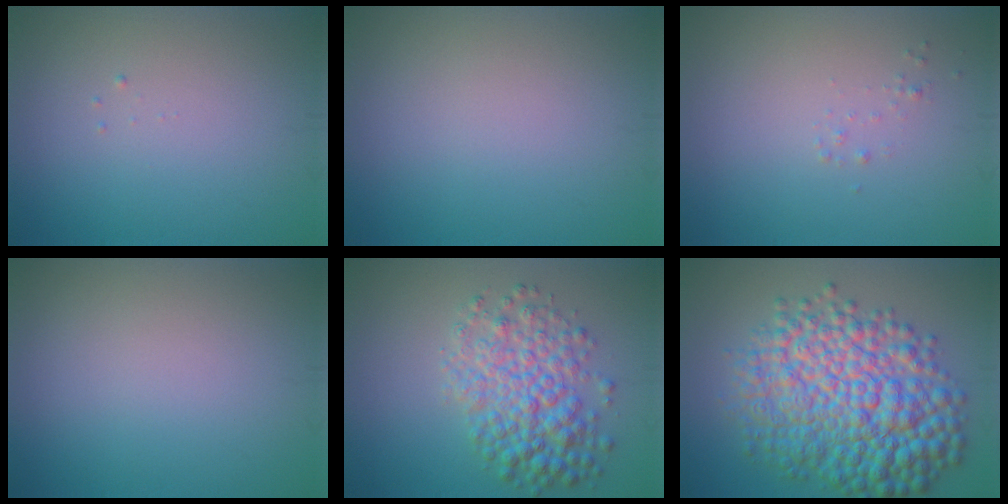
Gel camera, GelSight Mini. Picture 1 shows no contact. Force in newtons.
{"total": 0.0}
{"total": 0.5, "press": 0.5, "slide": 0.0}
{"total": 0.0}
{"total": 5.8, "press": 5.8, "slide": 0.1}
{"total": 11.5, "press": 11.5, "slide": 0.1}